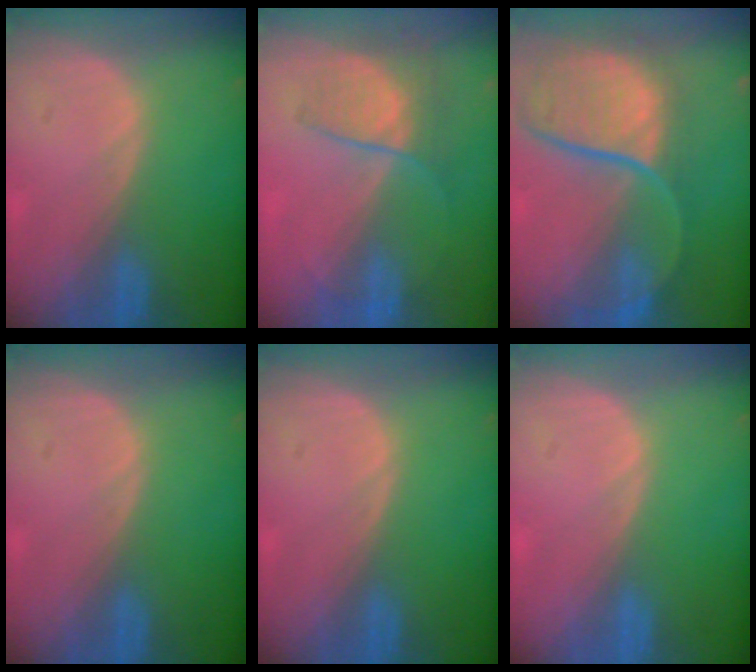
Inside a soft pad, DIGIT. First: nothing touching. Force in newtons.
{"total": 6.7, "press": 5.9, "slide": 3.2}
{"total": 12.2, "press": 9.9, "slide": 7.1}
{"total": 0.0}
{"total": 0.0}
{"total": 0.0}